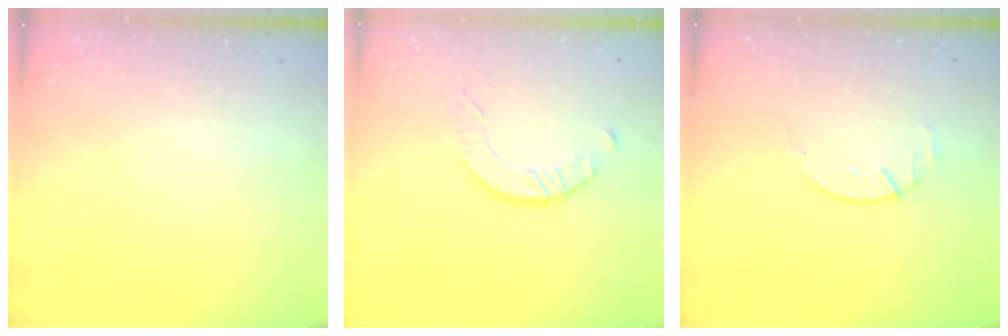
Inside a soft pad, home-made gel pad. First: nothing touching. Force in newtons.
{"total": 5.0, "press": 5.0, "slide": 0.4}
{"total": 1.4, "press": 1.4, "slide": 0.2}